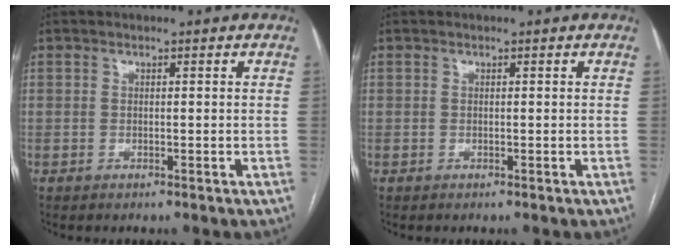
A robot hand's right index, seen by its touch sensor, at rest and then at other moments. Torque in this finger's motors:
{"motor_torque": [0.53, 0.21, -0.06, 0.00]}